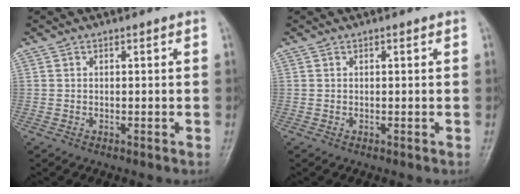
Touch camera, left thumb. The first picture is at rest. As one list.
[{"total": 0.0}]